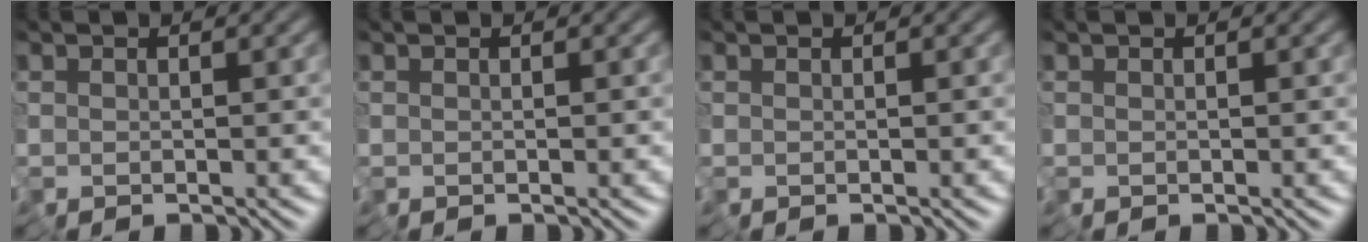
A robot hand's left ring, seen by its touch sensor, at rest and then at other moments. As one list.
[{"total": 0.0}, {"total": 0.0}, {"total": 0.0}]